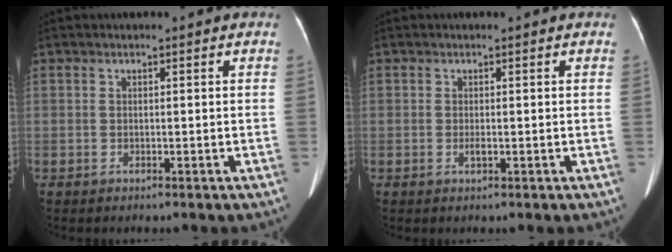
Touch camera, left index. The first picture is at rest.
{"total": 0.8, "force": [-0.3, 0.2, 0.7], "torque": [-0.018, -0.003, -0.004]}